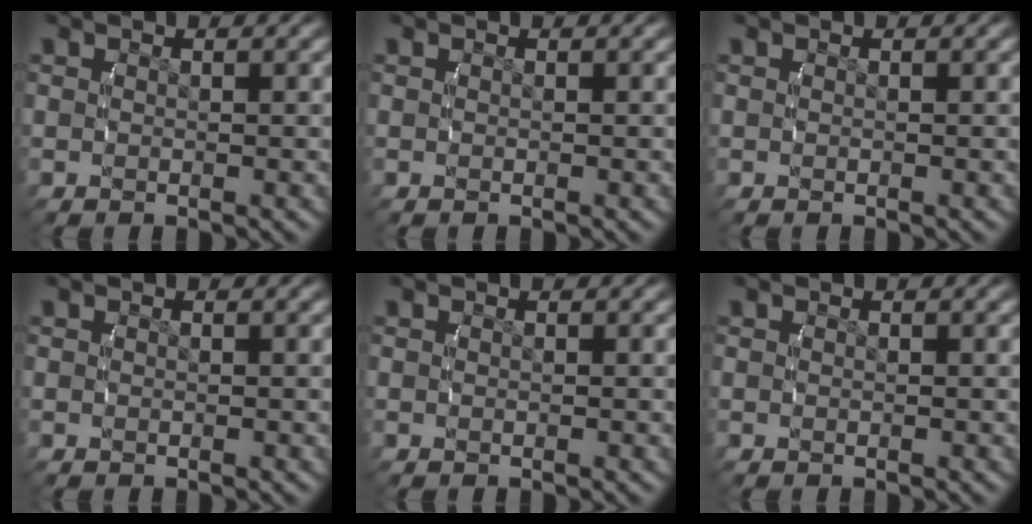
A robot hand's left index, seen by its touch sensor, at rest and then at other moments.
{"total": 0.0}
{"total": 0.0}
{"total": 0.0}
{"total": 0.0}
{"total": 0.0}